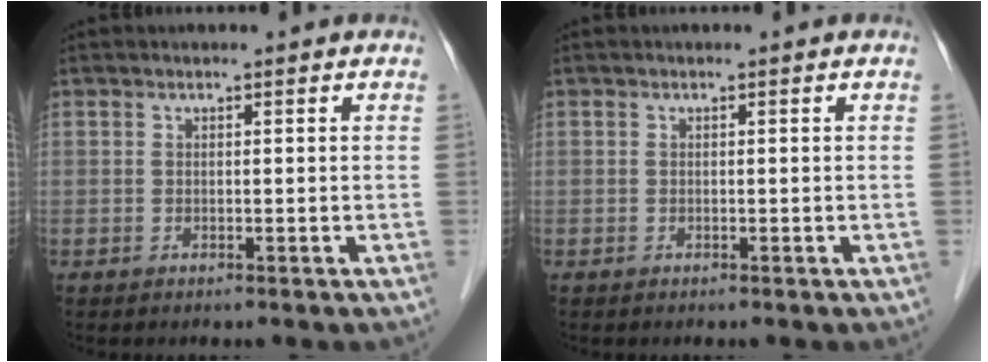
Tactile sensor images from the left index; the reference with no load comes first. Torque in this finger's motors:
{"motor_torque": [-0.04, 0.03, 0.01, 0.00]}